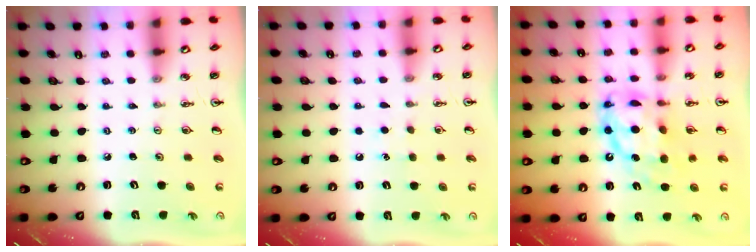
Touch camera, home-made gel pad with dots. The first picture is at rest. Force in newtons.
{"total": 5.3, "press": 5.3, "slide": 0.7}
{"total": 13.7, "press": 13.7, "slide": 1.3}